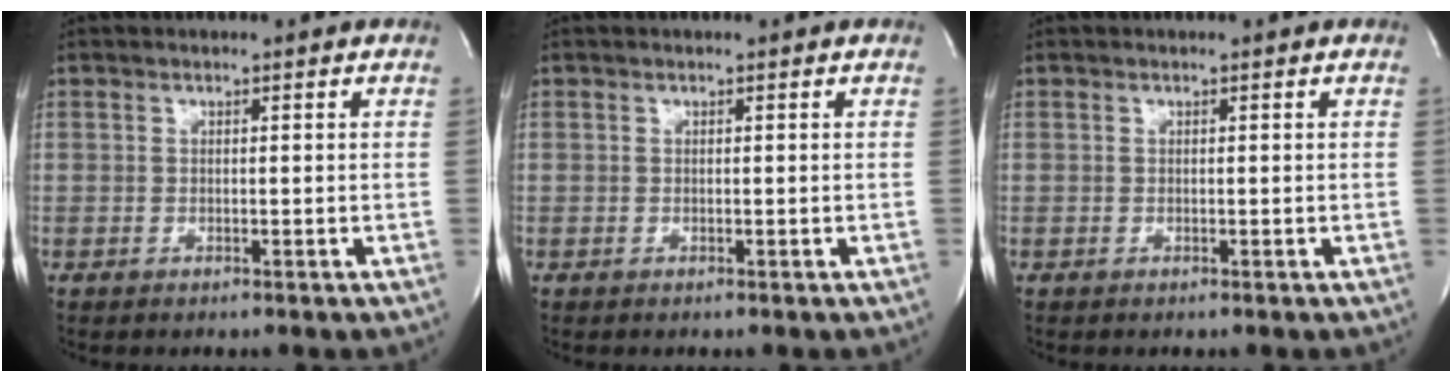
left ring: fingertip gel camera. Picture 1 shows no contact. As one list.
[{"total": 0.0}, {"total": 0.0}]